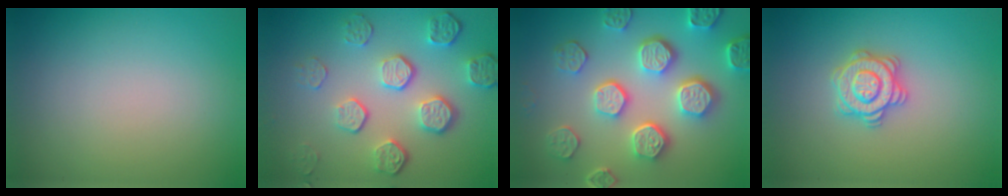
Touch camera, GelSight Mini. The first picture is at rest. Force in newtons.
{"total": 5.6, "press": 4.0, "slide": 3.9}
{"total": 7.2, "press": 5.9, "slide": 4.1}
{"total": 3.1, "press": 3.0, "slide": 0.5}